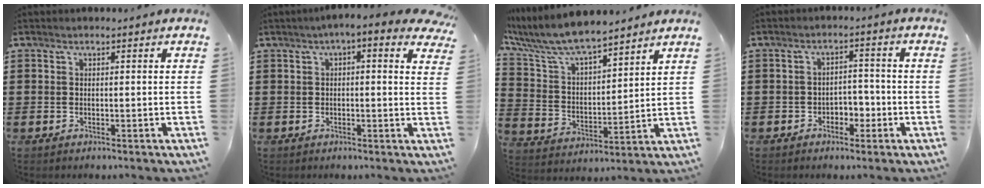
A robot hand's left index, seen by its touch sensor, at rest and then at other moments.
{"total": 2.7, "force": [1.4, 0.4, 2.2], "torque": [-0.047, -0.001, 0.022]}
{"total": 8.1, "force": [7.2, 1.9, 3.2], "torque": [-0.097, -0.039, 0.124]}
{"total": 3.0, "force": [-1.9, 1.9, 1.2], "torque": [-0.028, 0.007, -0.043]}